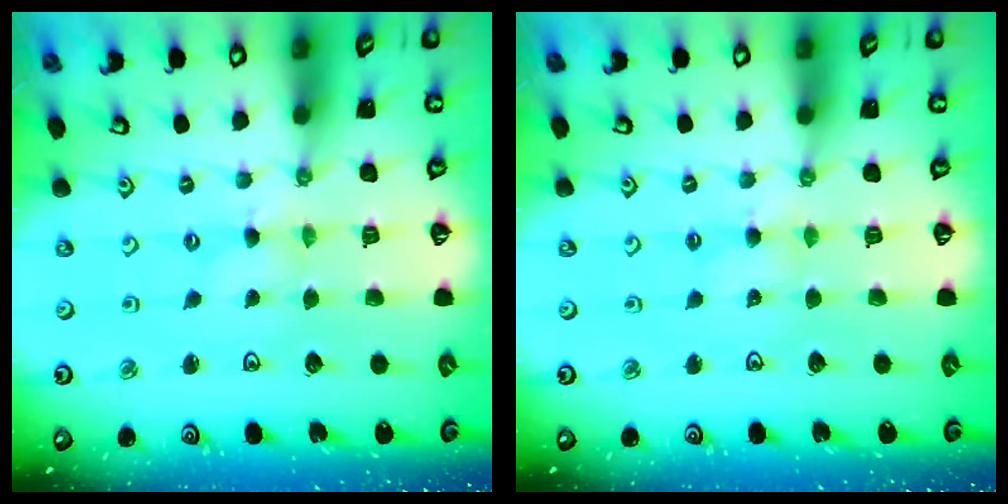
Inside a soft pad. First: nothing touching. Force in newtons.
{"total": 2.2, "press": 2.1, "slide": 0.4}